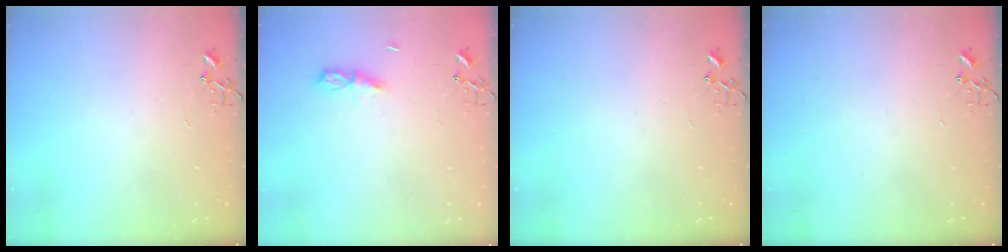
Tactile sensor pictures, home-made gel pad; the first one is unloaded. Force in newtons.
{"total": 5.1, "press": 5.1, "slide": 0.6}
{"total": 0.0}
{"total": 0.0}